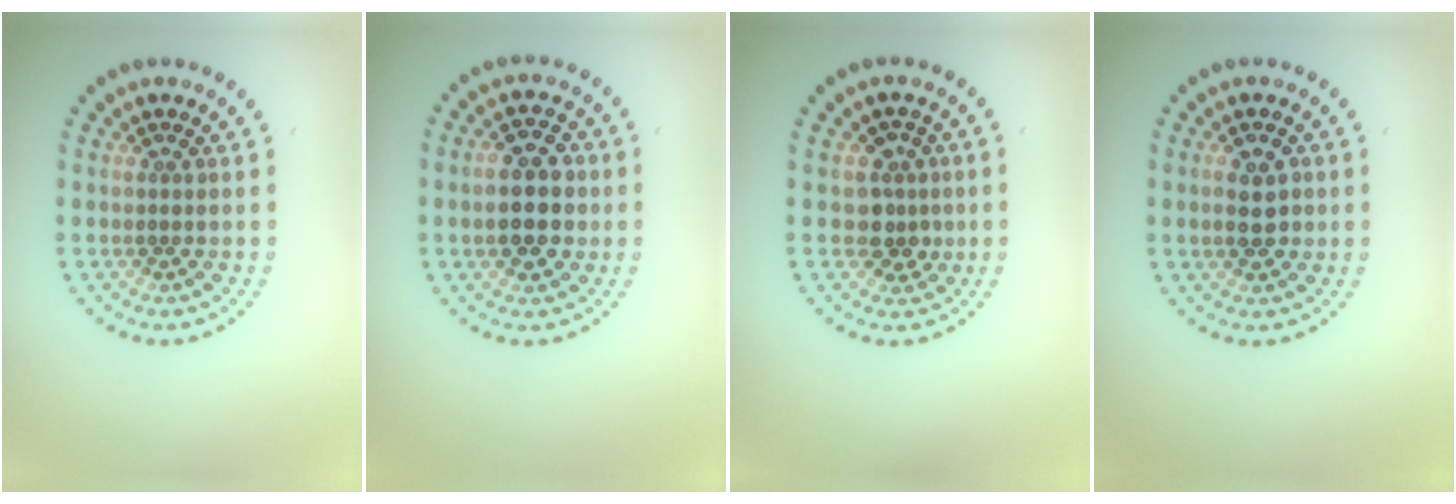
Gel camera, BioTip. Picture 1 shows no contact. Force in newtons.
{"total": 4.6, "press": 4.6, "slide": 0.3}
{"total": 2.8, "press": 2.5, "slide": 1.2}
{"total": 2.8, "press": 2.8, "slide": 0.1}